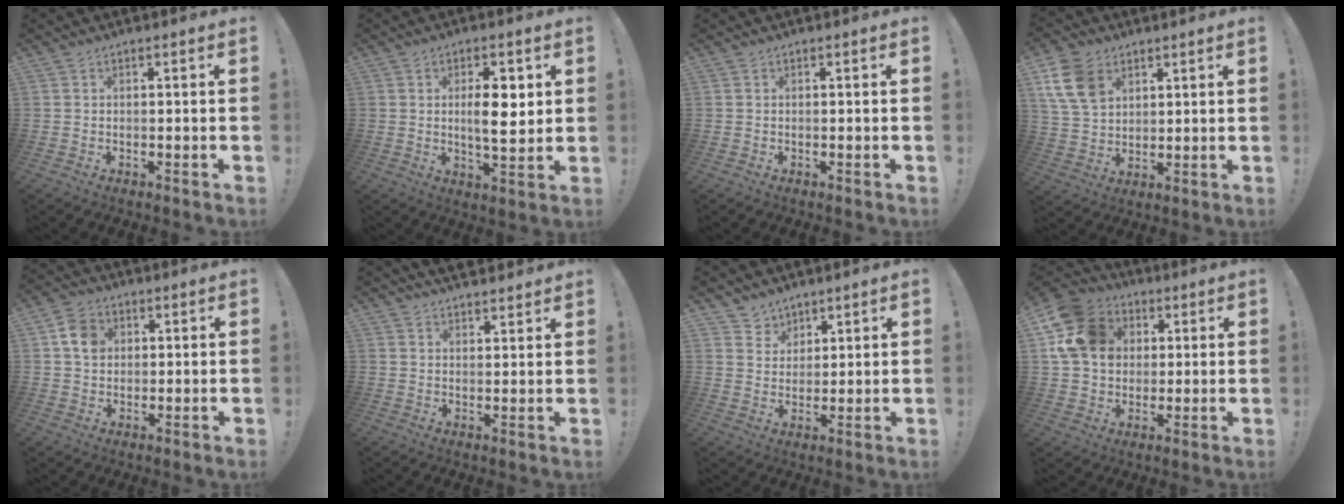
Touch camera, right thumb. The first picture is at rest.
{"total": 8.9, "force": [1.4, 3.2, 8.2], "torque": [-0.123, -0.005, 0.019]}
{"total": 0.0}
{"total": 13.4, "force": [6.3, 9.6, 7.0], "torque": [-0.123, -0.022, 0.129]}
{"total": 7.9, "force": [2.4, 6.3, 4.0], "torque": [-0.055, 0.004, 0.049]}
{"total": 4.2, "force": [3.8, 1.6, 0.7], "torque": [-0.006, -0.023, 0.070]}
{"total": 5.4, "force": [4.1, 3.5, -0.2], "torque": [0.003, -0.039, 0.080]}
{"total": 16.5, "force": [4.2, 13.4, 8.7], "torque": [-0.153, -0.007, 0.084]}